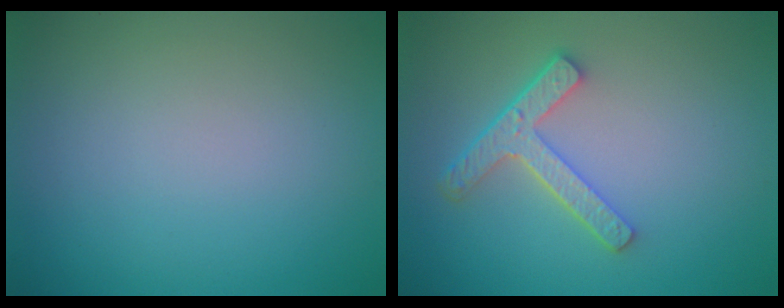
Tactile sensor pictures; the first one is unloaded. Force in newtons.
{"total": 3.9, "press": 3.0, "slide": 2.5}